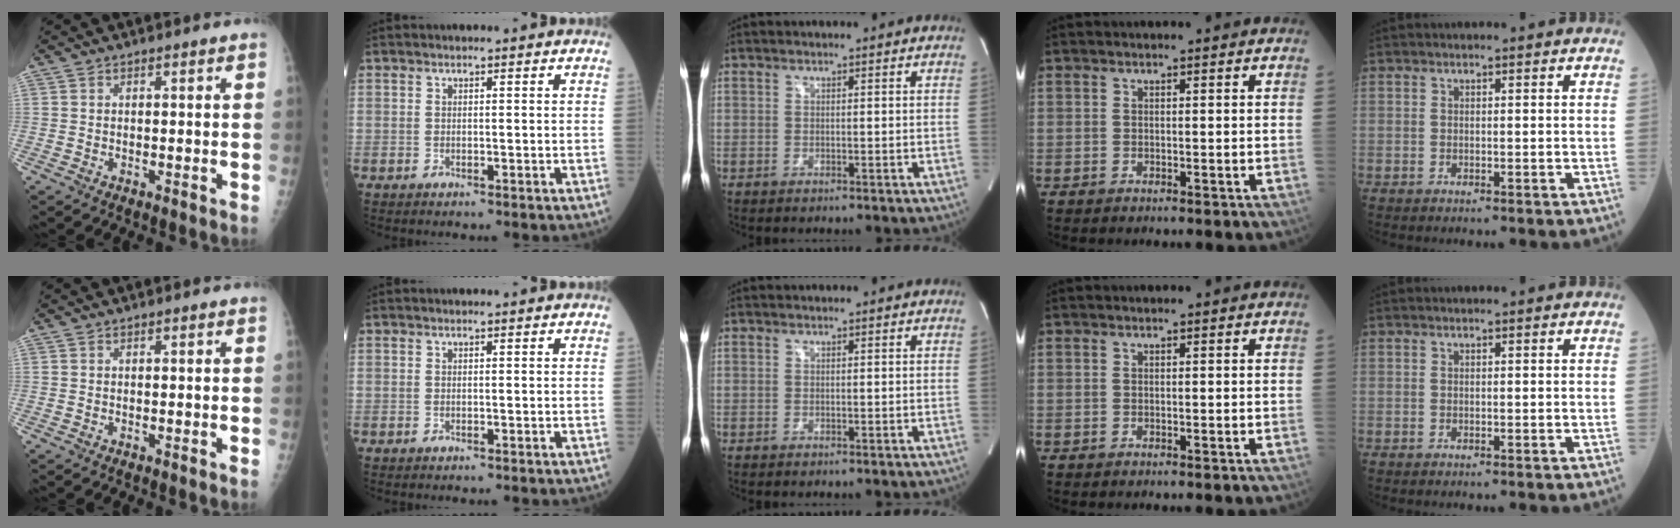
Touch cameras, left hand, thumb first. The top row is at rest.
{}